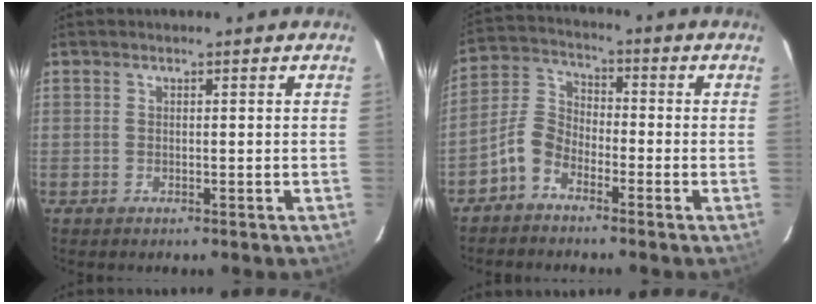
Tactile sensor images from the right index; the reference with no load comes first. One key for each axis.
{"total": 6.2, "fx": -4.1, "fy": 3.6, "fz": 3.0, "tx": -0.068, "ty": 0.022, "tz": -0.091}